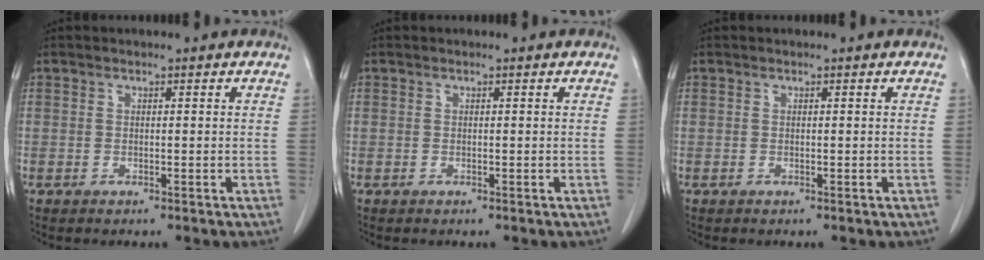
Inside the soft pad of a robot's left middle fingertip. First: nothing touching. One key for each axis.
{"total": 0.0}
{"total": 0.0}